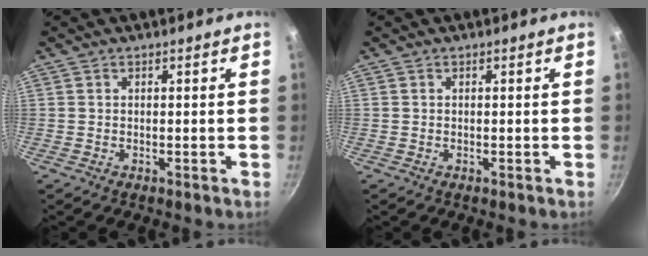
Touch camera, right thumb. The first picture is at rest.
{"total": 0.0}